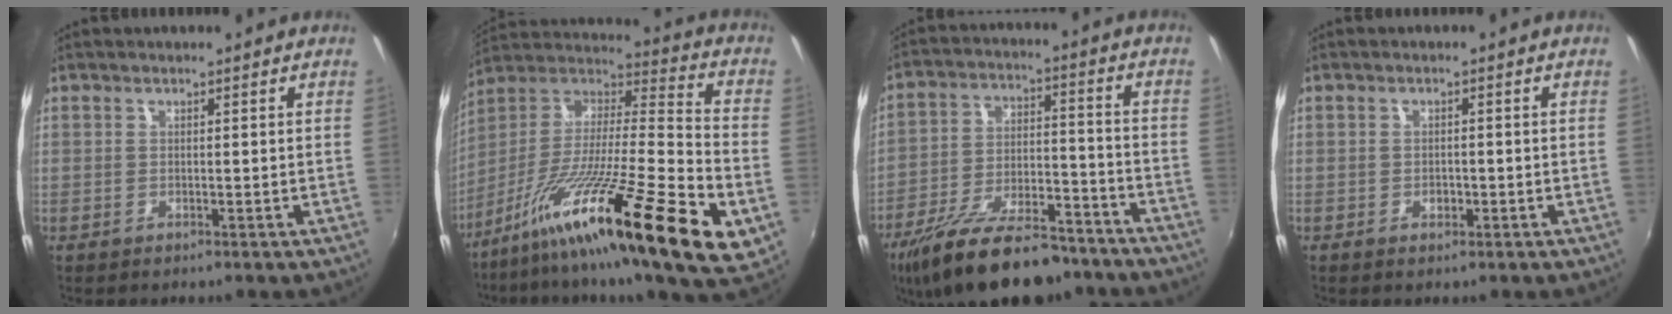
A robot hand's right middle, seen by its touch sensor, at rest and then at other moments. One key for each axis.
{"total": 29.1, "fx": -13.1, "fy": 3.9, "fz": 25.7, "tx": -0.405, "ty": -0.038, "tz": -0.229}
{"total": 20.9, "fx": -16.0, "fy": 7.3, "fz": 11.3, "tx": -0.208, "ty": -0.019, "tz": -0.248}
{"total": 1.2, "fx": -0.4, "fy": 0.9, "fz": 0.6, "tx": -0.008, "ty": 0.002, "tz": -0.005}